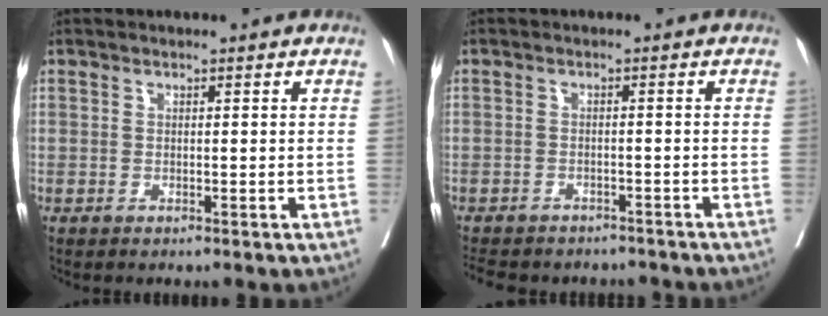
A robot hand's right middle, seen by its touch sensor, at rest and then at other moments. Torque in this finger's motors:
{"motor_torque": [1.02, -1.12, 0.14, 0.04]}